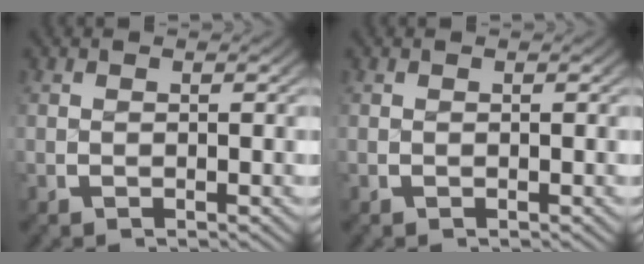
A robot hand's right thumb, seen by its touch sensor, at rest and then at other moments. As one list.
[{"total": 0.0}]